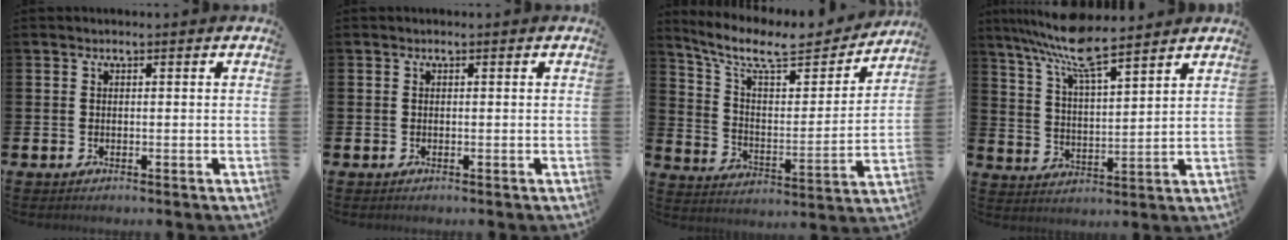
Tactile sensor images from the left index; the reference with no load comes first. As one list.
[{"total": 0.0}, {"total": 9.8, "force": [8.4, 3.0, 4.2], "torque": [-0.117, -0.053, 0.144]}, {"total": 9.2, "force": [8.2, 1.2, 4.0], "torque": [-0.098, -0.038, 0.148]}]